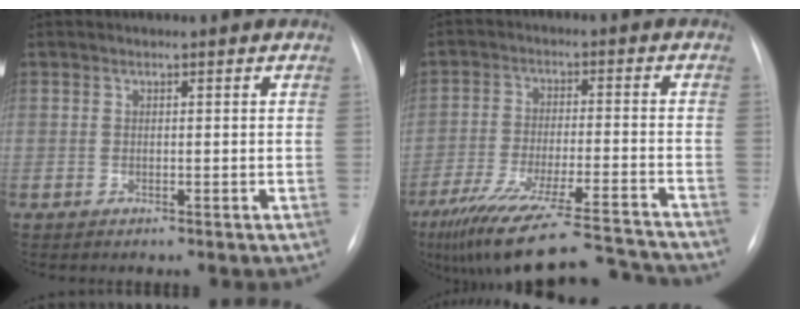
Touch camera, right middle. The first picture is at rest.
{"total": 21.6, "force": [-19.5, 1.0, 9.2], "torque": [-0.138, -0.026, -0.291]}